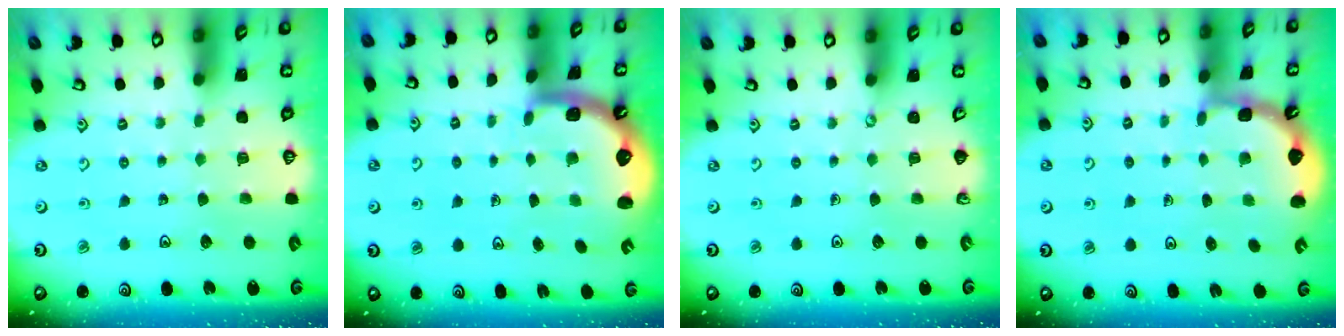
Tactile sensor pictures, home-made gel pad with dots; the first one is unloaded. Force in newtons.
{"total": 1.7, "press": 1.5, "slide": 0.7}
{"total": 0.0}
{"total": 2.1, "press": 2.1, "slide": 0.2}